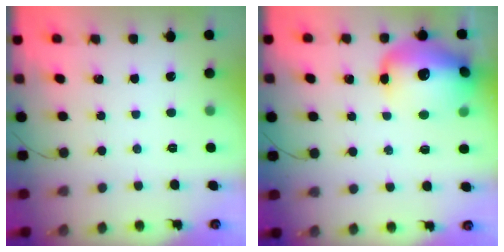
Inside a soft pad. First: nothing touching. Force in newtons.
{"total": 19.7, "press": 18.4, "slide": 7.2}